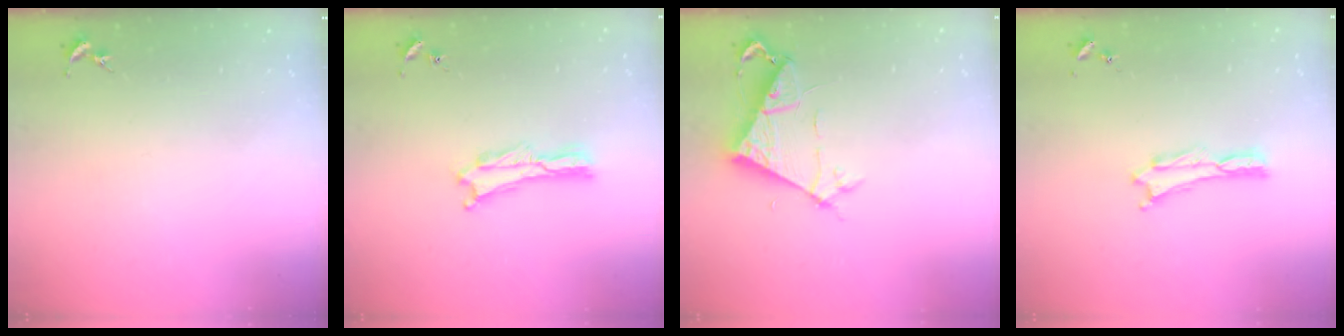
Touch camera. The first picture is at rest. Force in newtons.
{"total": 0.7, "press": 0.7, "slide": 0.2}
{"total": 6.6, "press": 6.5, "slide": 0.7}
{"total": 0.0}